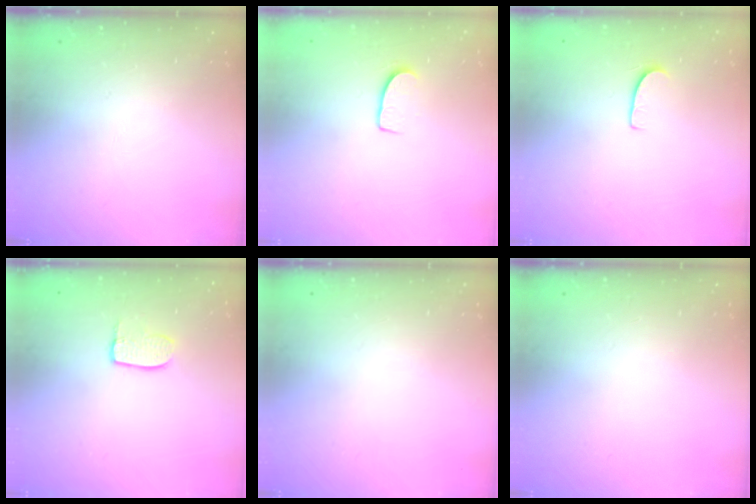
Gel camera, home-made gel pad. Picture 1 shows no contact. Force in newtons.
{"total": 6.4, "press": 6.4, "slide": 0.6}
{"total": 5.7, "press": 5.7, "slide": 0.3}
{"total": 5.9, "press": 5.9, "slide": 0.2}
{"total": 0.0}
{"total": 0.0}